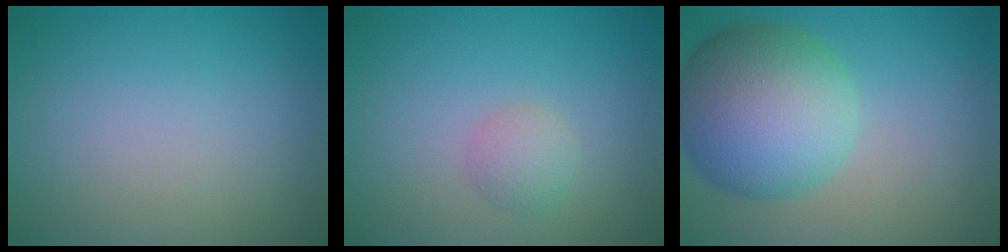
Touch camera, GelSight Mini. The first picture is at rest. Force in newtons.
{"total": 1.8, "press": 1.8, "slide": 0.0}
{"total": 9.9, "press": 9.8, "slide": 0.5}